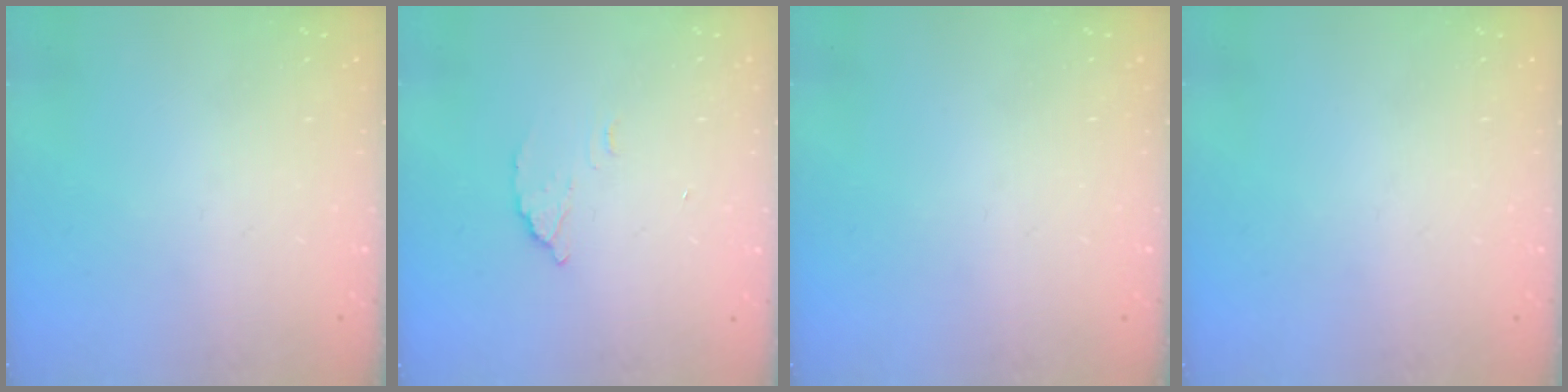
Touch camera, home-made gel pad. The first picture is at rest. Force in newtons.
{"total": 2.7, "press": 2.7, "slide": 0.1}
{"total": 0.0}
{"total": 0.0}